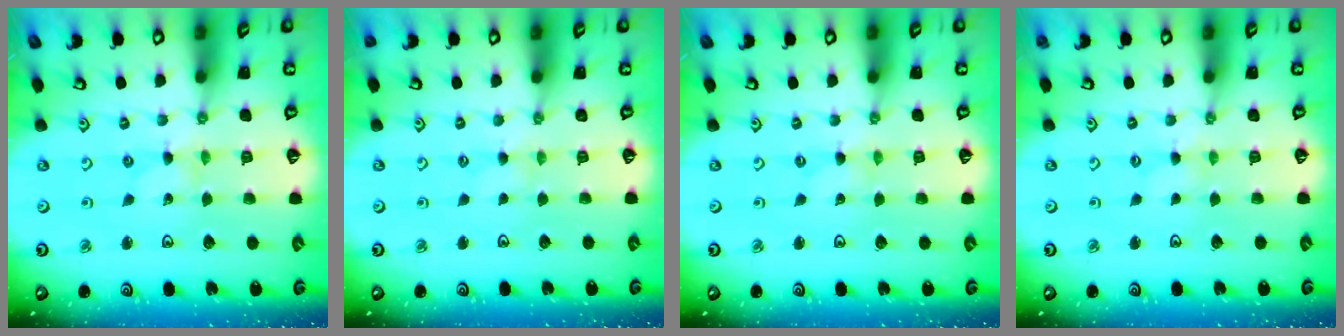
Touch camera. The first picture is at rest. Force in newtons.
{"total": 0.9, "press": 0.9, "slide": 0.2}
{"total": 0.0}
{"total": 0.8, "press": 0.7, "slide": 0.3}